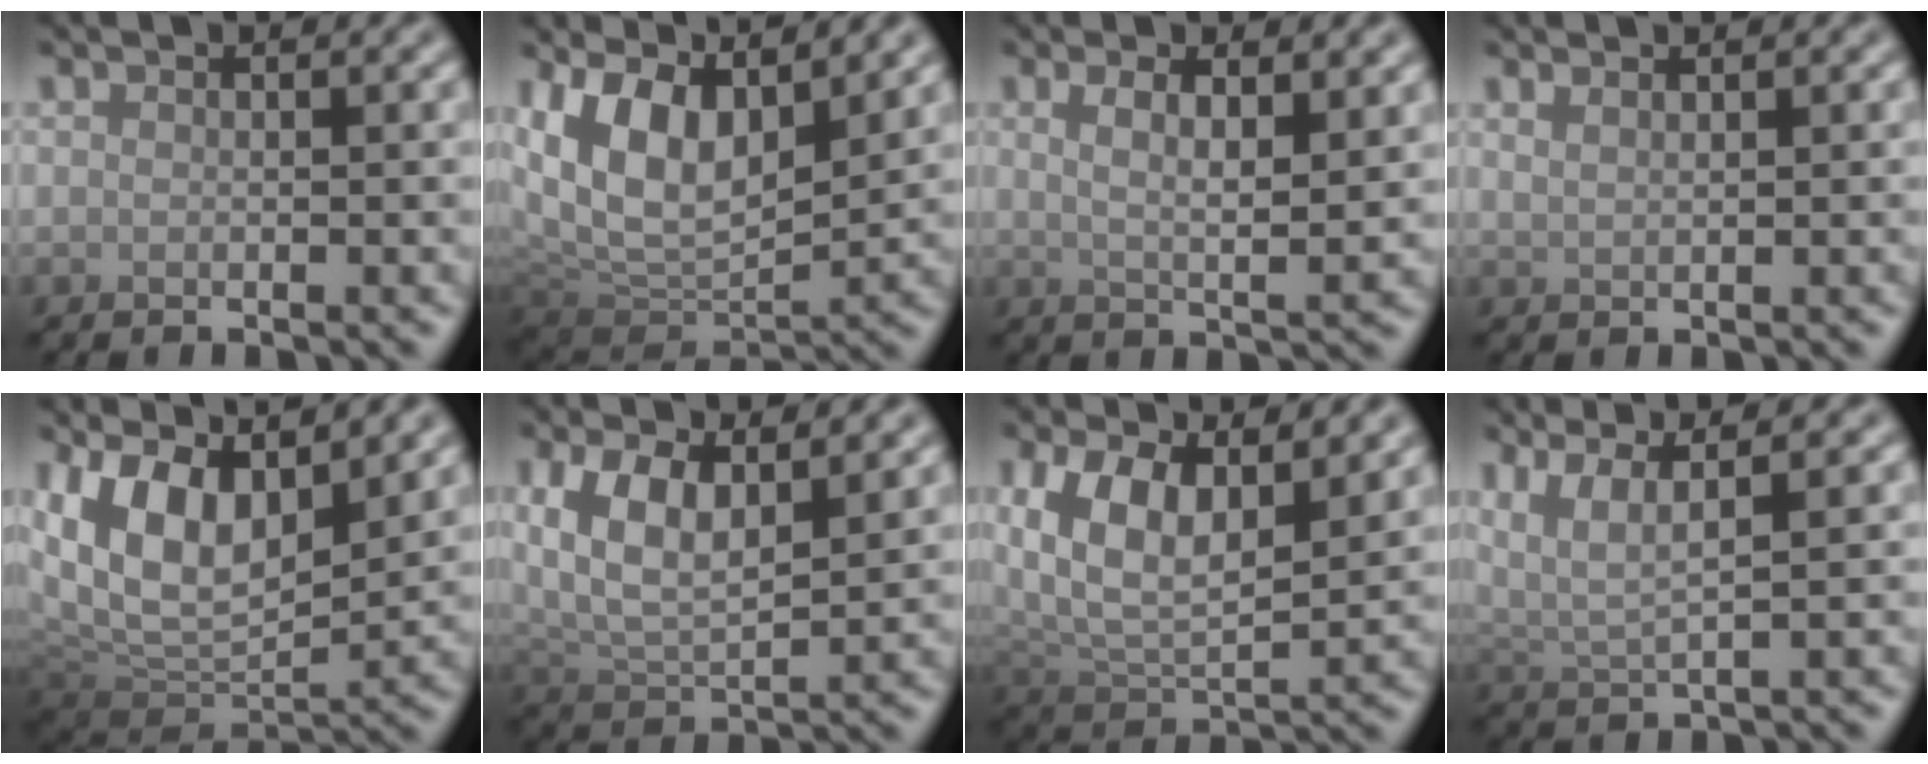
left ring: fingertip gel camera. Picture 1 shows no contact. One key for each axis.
{"total": 9.1, "fx": 3.8, "fy": 4.7, "fz": 6.8, "tx": -0.129, "ty": -0.008, "tz": 0.068}
{"total": 3.5, "fx": 1.6, "fy": 1.0, "fz": 3.0, "tx": -0.043, "ty": -0.004, "tz": 0.026}
{"total": 1.2, "fx": 1.0, "fy": 0.4, "fz": 0.5, "tx": -0.009, "ty": -0.002, "tz": 0.017}
{"total": 10.0, "fx": 4.0, "fy": 5.1, "fz": 7.6, "tx": -0.136, "ty": -0.008, "tz": 0.073}
{"total": 6.7, "fx": 3.0, "fy": 3.2, "fz": 5.1, "tx": -0.104, "ty": 0.003, "tz": 0.052}
{"total": 8.8, "fx": 3.7, "fy": 4.6, "fz": 6.5, "tx": -0.118, "ty": -0.003, "tz": 0.060}
{"total": 4.3, "fx": 2.4, "fy": 0.9, "fz": 3.5, "tx": -0.074, "ty": 0.008, "tz": 0.050}